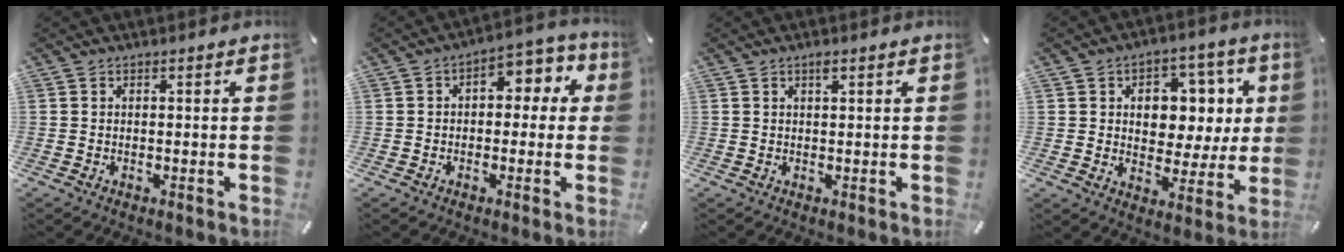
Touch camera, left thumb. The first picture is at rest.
{"total": 6.1, "force": [0.8, 4.4, 4.2], "torque": [-0.051, 0.002, 0.004]}
{"total": 1.2, "force": [0.6, 0.3, 1.0], "torque": [-0.020, 0.001, 0.010]}
{"total": 9.9, "force": [2.3, 8.3, 4.8], "torque": [-0.062, -0.015, 0.042]}